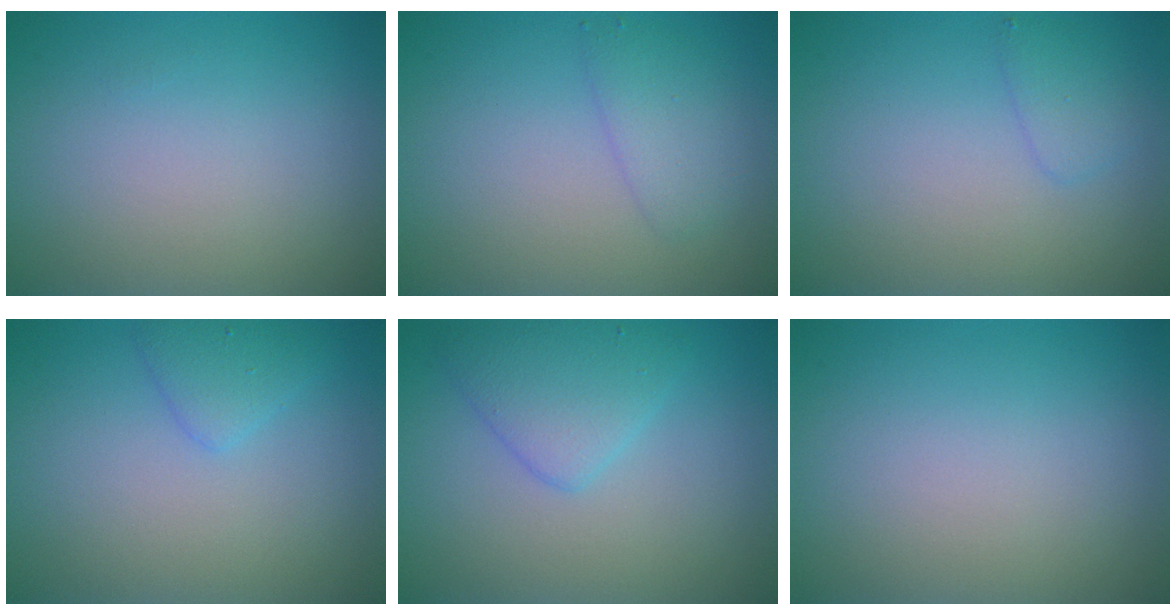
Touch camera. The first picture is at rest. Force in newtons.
{"total": 2.1, "press": 2.1, "slide": 0.1}
{"total": 1.4, "press": 1.4, "slide": 0.1}
{"total": 1.8, "press": 1.8, "slide": 0.1}
{"total": 3.3, "press": 3.3, "slide": 0.2}
{"total": 0.0}